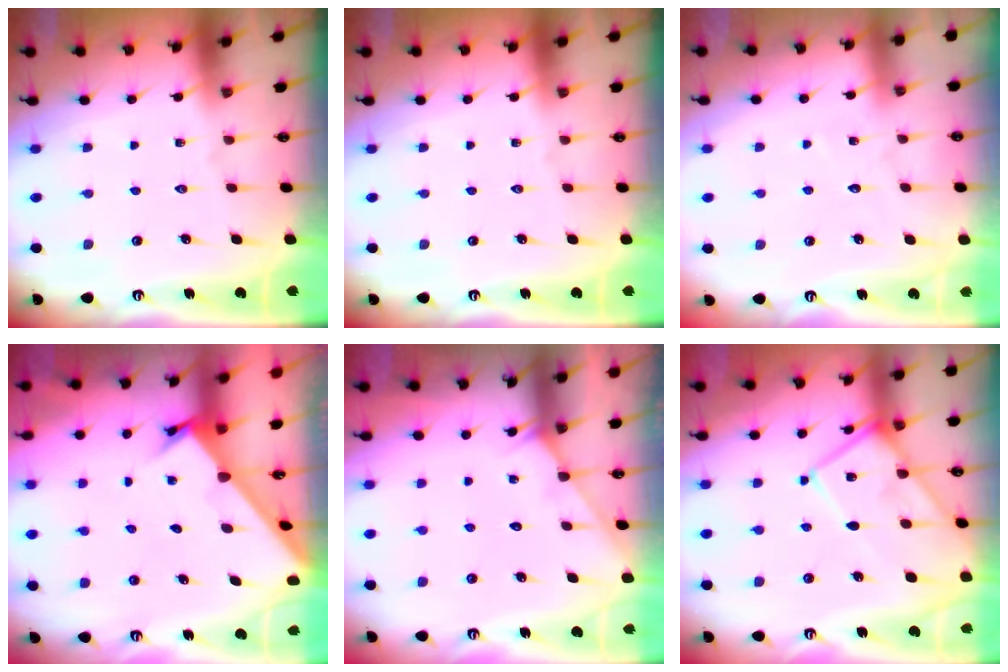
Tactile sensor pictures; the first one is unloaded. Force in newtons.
{"total": 0.0}
{"total": 3.1, "press": 3.1, "slide": 0.3}
{"total": 1.9, "press": 1.9, "slide": 0.2}
{"total": 3.3, "press": 3.2, "slide": 0.4}
{"total": 11.1, "press": 11.1, "slide": 1.0}